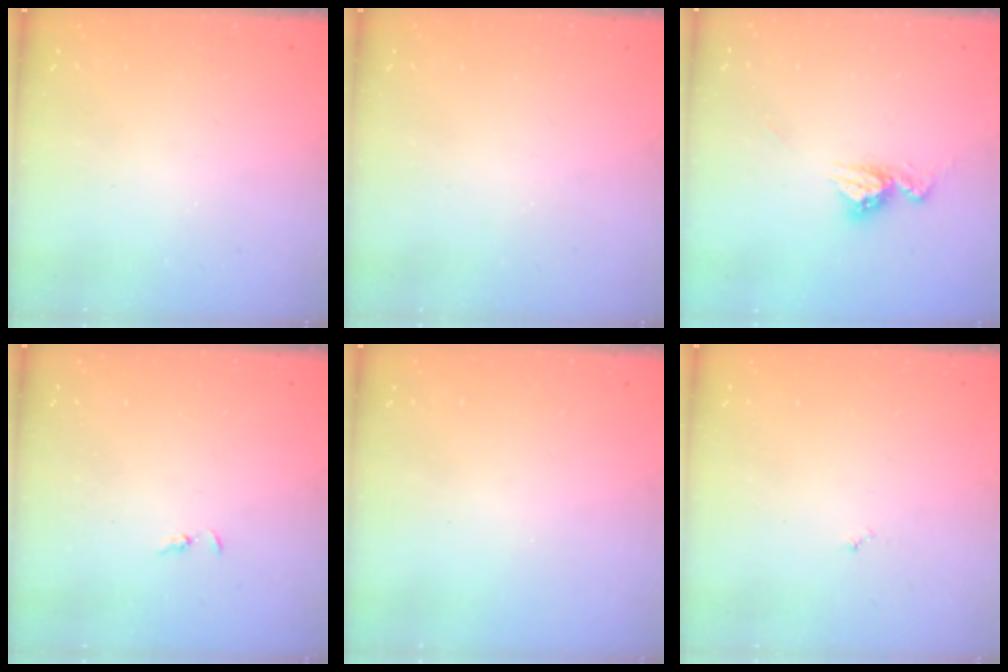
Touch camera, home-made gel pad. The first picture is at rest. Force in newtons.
{"total": 0.0}
{"total": 8.7, "press": 8.6, "slide": 0.7}
{"total": 1.3, "press": 1.2, "slide": 0.3}
{"total": 0.0}
{"total": 3.0, "press": 2.9, "slide": 0.3}